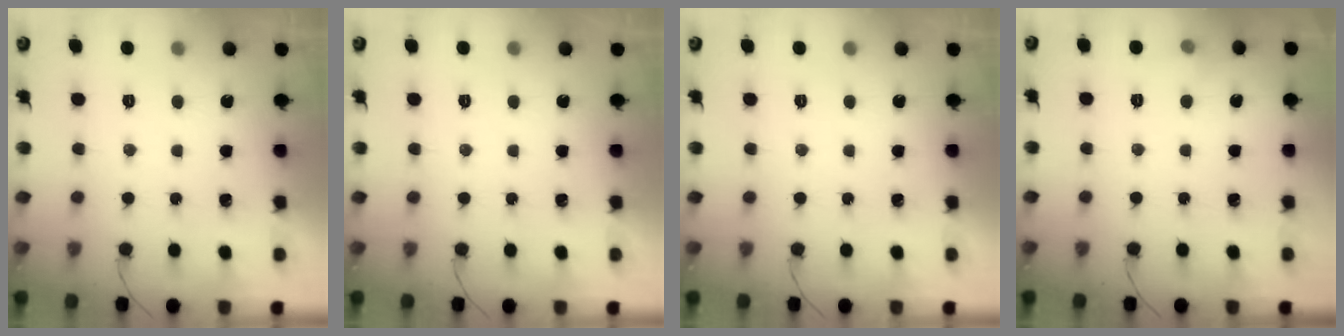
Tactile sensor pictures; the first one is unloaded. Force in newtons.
{"total": 0.0}
{"total": 0.0}
{"total": 4.3, "press": 4.0, "slide": 1.6}